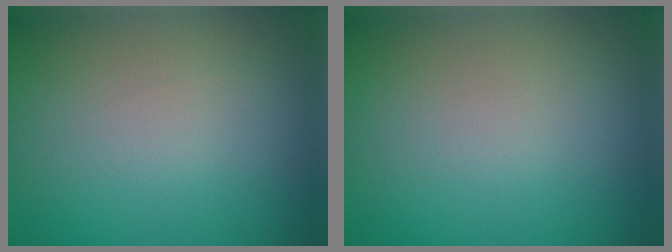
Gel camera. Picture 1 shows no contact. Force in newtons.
{"total": 0.0}